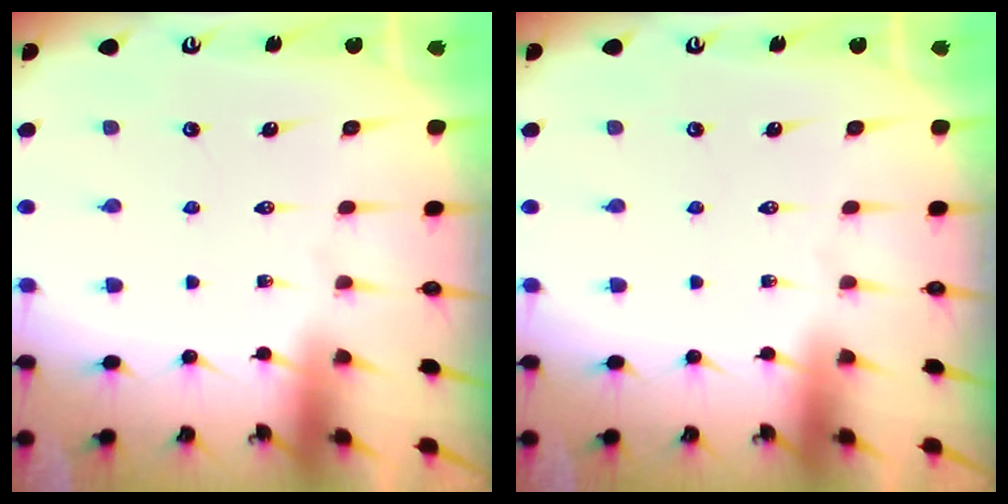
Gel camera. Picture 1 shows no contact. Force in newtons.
{"total": 0.0}